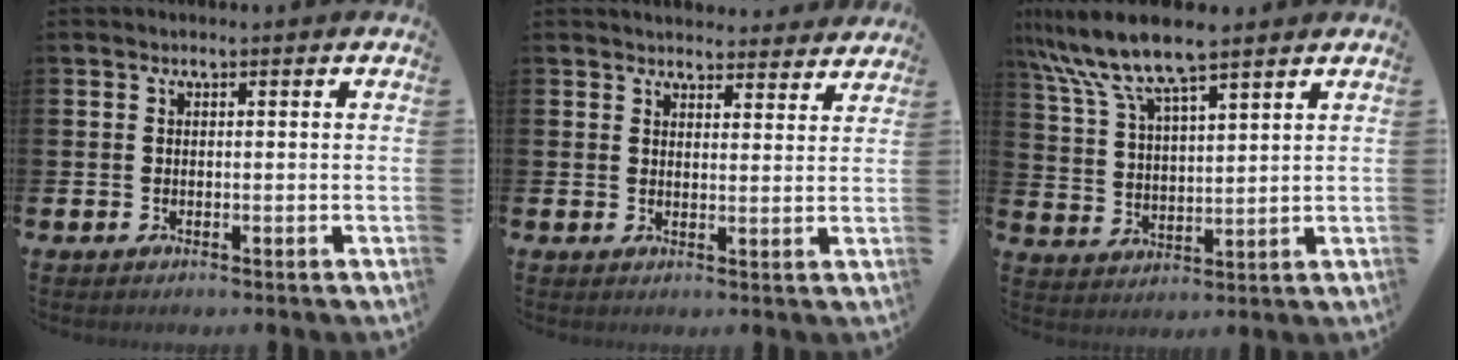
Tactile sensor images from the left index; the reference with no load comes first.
{"total": 4.0, "force": [3.9, 0.9, 0.1], "torque": [0.001, -0.024, 0.071]}
{"total": 9.3, "force": [8.0, 1.5, 4.6], "torque": [-0.120, -0.023, 0.143]}